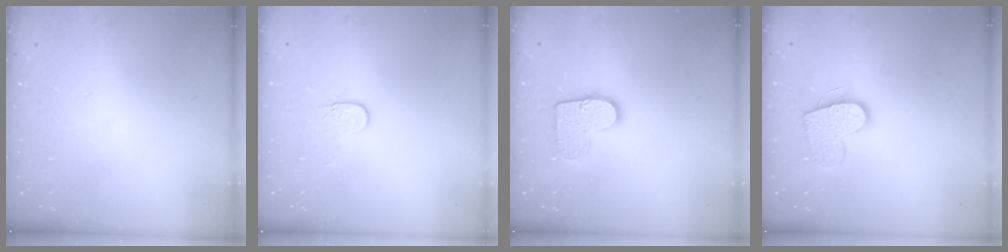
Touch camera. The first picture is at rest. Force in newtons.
{"total": 4.3, "press": 4.3, "slide": 0.5}
{"total": 10.7, "press": 10.7, "slide": 0.6}
{"total": 11.1, "press": 11.1, "slide": 0.6}